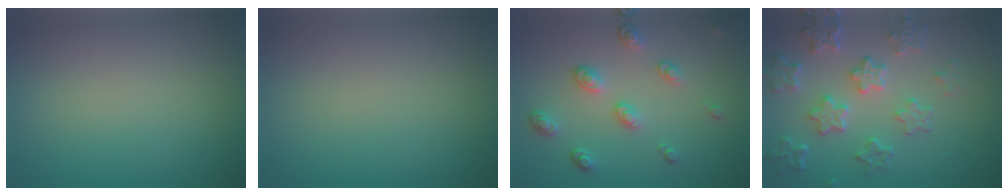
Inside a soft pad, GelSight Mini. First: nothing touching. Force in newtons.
{"total": 0.0}
{"total": 3.2, "press": 2.6, "slide": 1.8}
{"total": 5.5, "press": 4.4, "slide": 3.3}